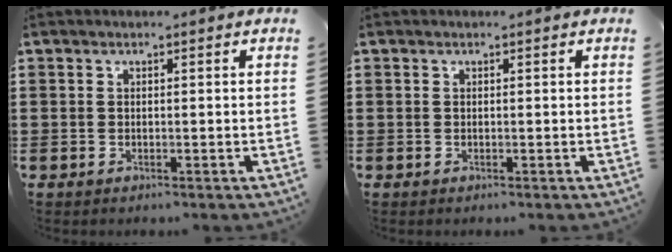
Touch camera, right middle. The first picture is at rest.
{"total": 0.0}